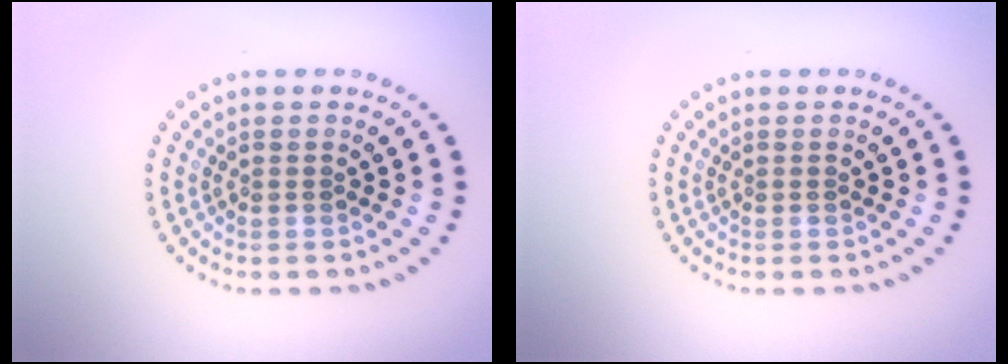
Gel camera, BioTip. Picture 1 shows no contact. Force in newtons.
{"total": 0.0}